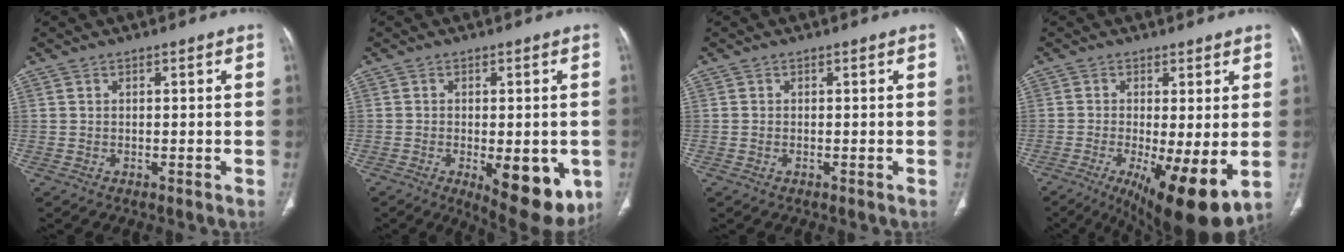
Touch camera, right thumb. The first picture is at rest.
{"total": 13.2, "force": [-4.1, 5.5, 11.3], "torque": [-0.125, -0.014, -0.038]}
{"total": 0.0}
{"total": 13.6, "force": [-3.6, 3.7, 12.6], "torque": [-0.180, -0.025, -0.043]}